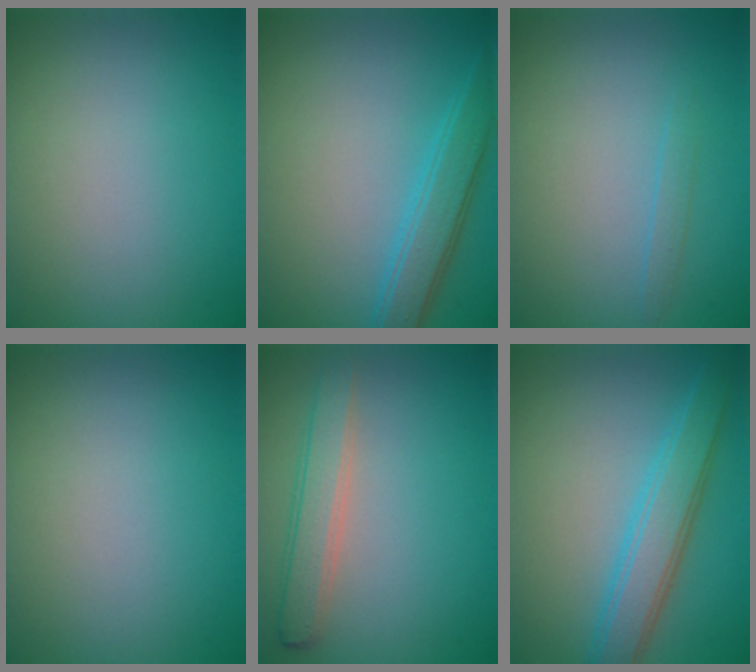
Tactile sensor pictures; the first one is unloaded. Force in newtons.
{"total": 3.4, "press": 3.4, "slide": 0.2}
{"total": 0.7, "press": 0.7, "slide": 0.1}
{"total": 0.0}
{"total": 2.9, "press": 2.9, "slide": 0.2}
{"total": 4.3, "press": 4.3, "slide": 0.1}